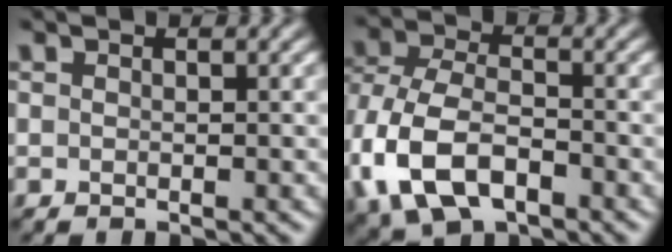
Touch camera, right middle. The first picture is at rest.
{"total": 9.7, "force": [-3.6, 5.9, 6.8], "torque": [-0.158, -0.005, -0.080]}